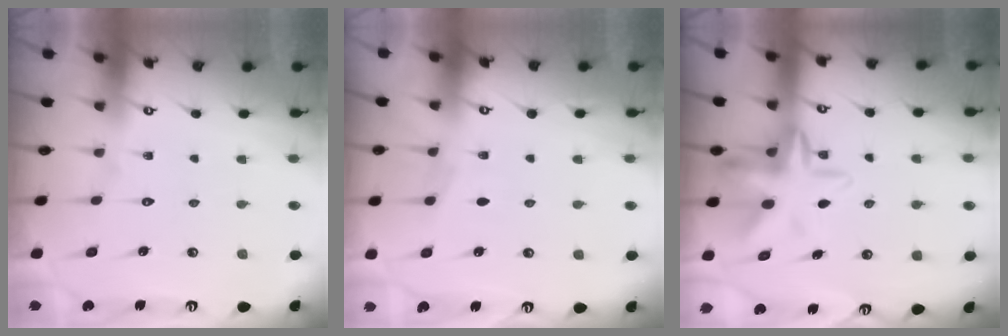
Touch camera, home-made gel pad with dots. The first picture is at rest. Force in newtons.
{"total": 4.2, "press": 4.2, "slide": 0.4}
{"total": 9.9, "press": 9.6, "slide": 2.4}